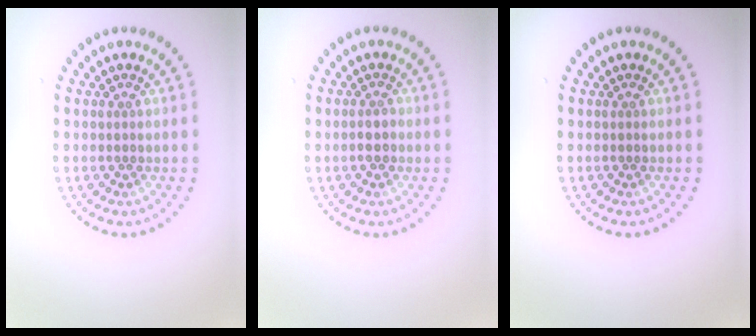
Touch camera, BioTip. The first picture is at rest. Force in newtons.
{"total": 1.2, "press": 1.1, "slide": 0.5}
{"total": 0.0}